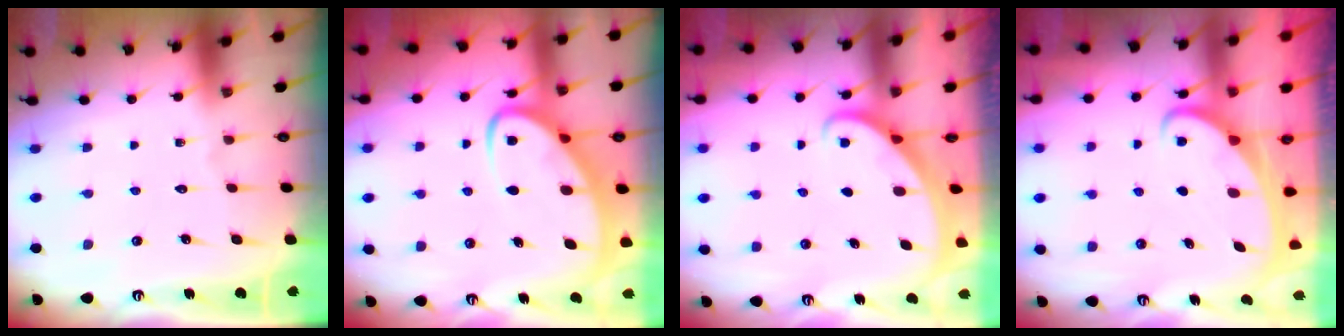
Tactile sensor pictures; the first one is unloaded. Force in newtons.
{"total": 7.4, "press": 7.4, "slide": 0.9}
{"total": 1.6, "press": 1.6, "slide": 0.0}
{"total": 2.2, "press": 2.2, "slide": 0.3}